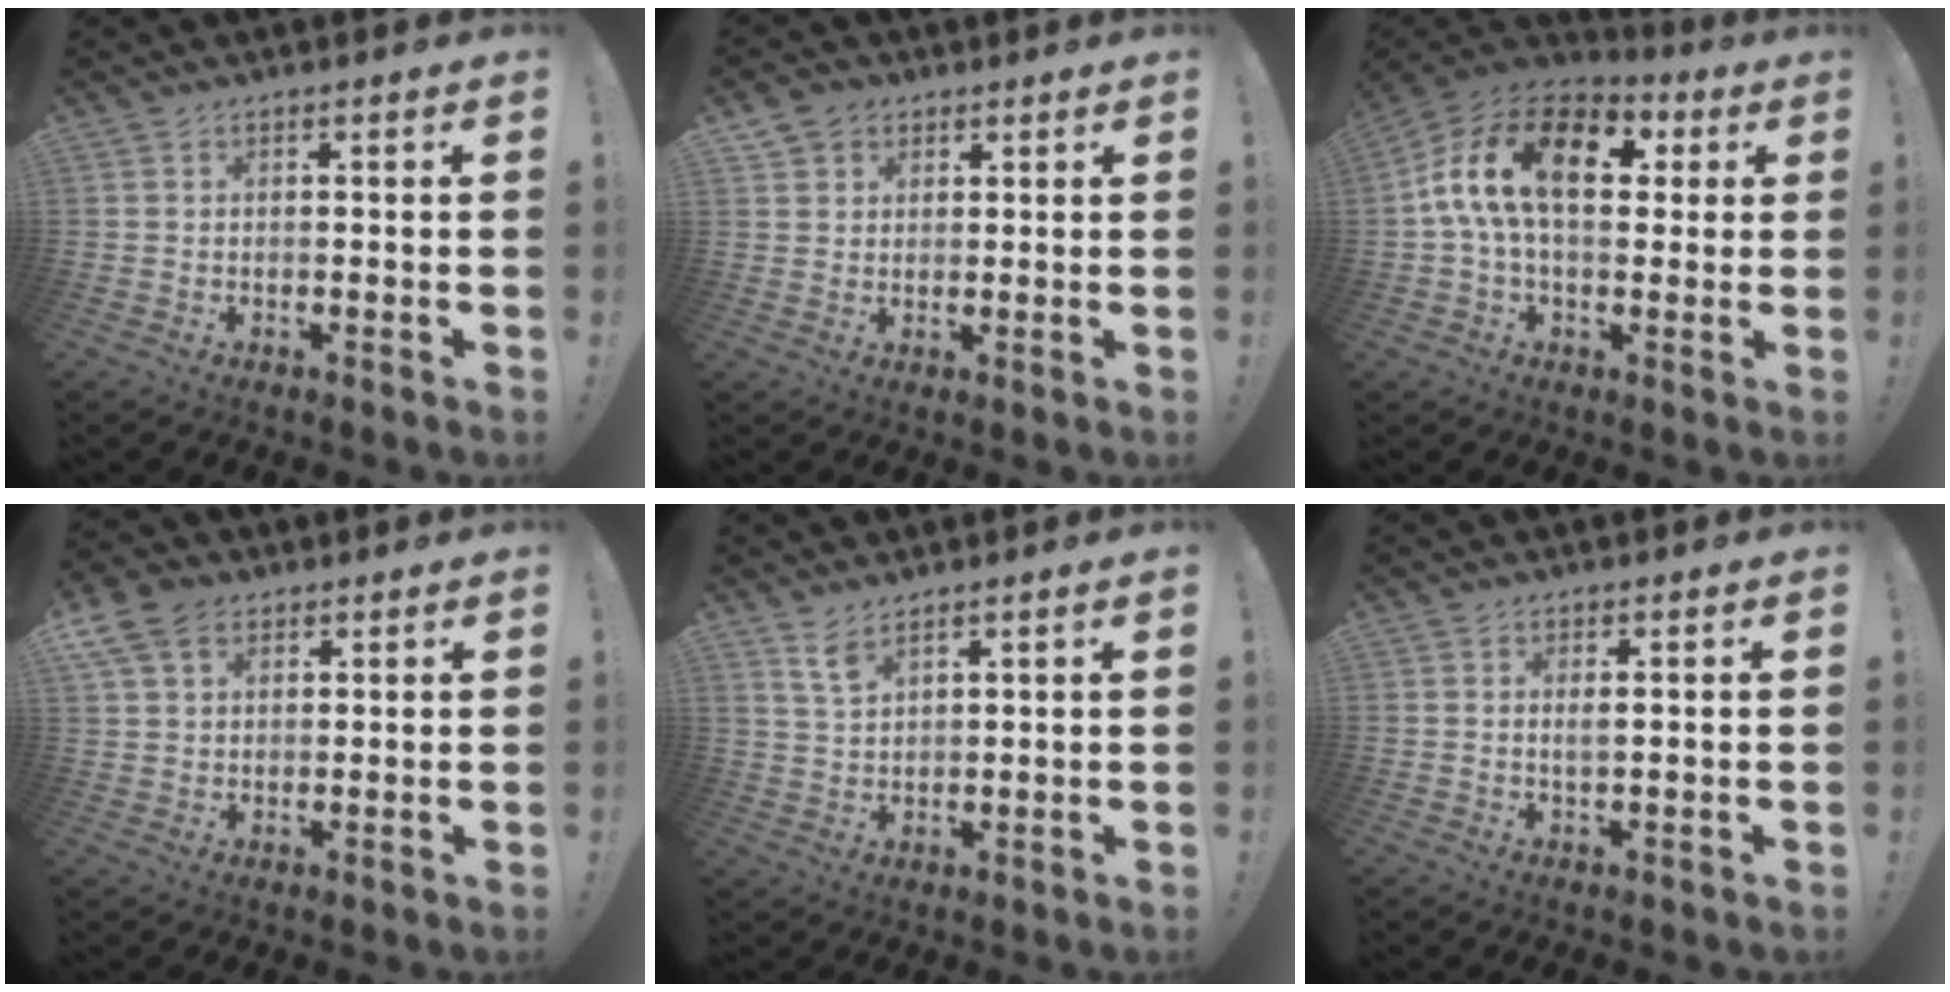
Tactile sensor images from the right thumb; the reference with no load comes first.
{"total": 4.4, "force": [2.4, 3.6, 0.8], "torque": [-0.012, -0.008, 0.046]}
{"total": 18.6, "force": [4.2, 10.6, 14.7], "torque": [-0.266, 0.005, 0.068]}
{"total": 9.4, "force": [4.6, 6.4, 5.0], "torque": [-0.088, -0.006, 0.093]}
{"total": 5.3, "force": [4.0, 2.4, 2.5], "torque": [-0.036, -0.028, 0.074]}
{"total": 1.5, "force": [0.7, 0.1, 1.4], "torque": [-0.012, -0.008, 0.008]}